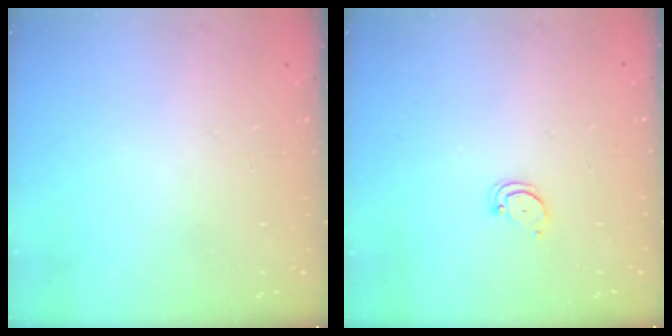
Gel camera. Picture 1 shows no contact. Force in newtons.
{"total": 2.5, "press": 2.5, "slide": 0.2}